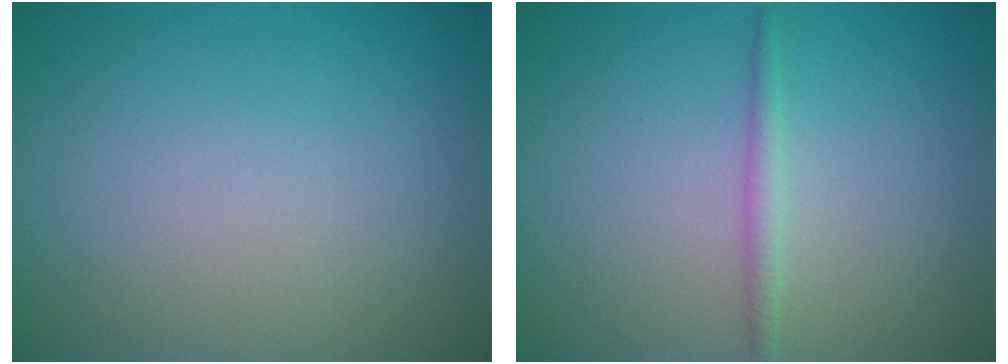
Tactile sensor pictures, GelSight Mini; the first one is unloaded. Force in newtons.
{"total": 1.3, "press": 1.3, "slide": 0.1}